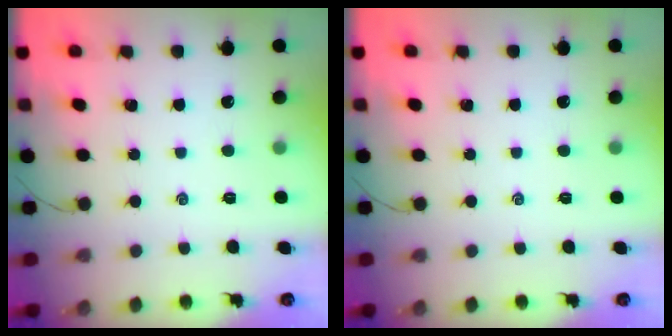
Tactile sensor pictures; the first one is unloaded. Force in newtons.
{"total": 1.1, "press": 0.9, "slide": 0.5}